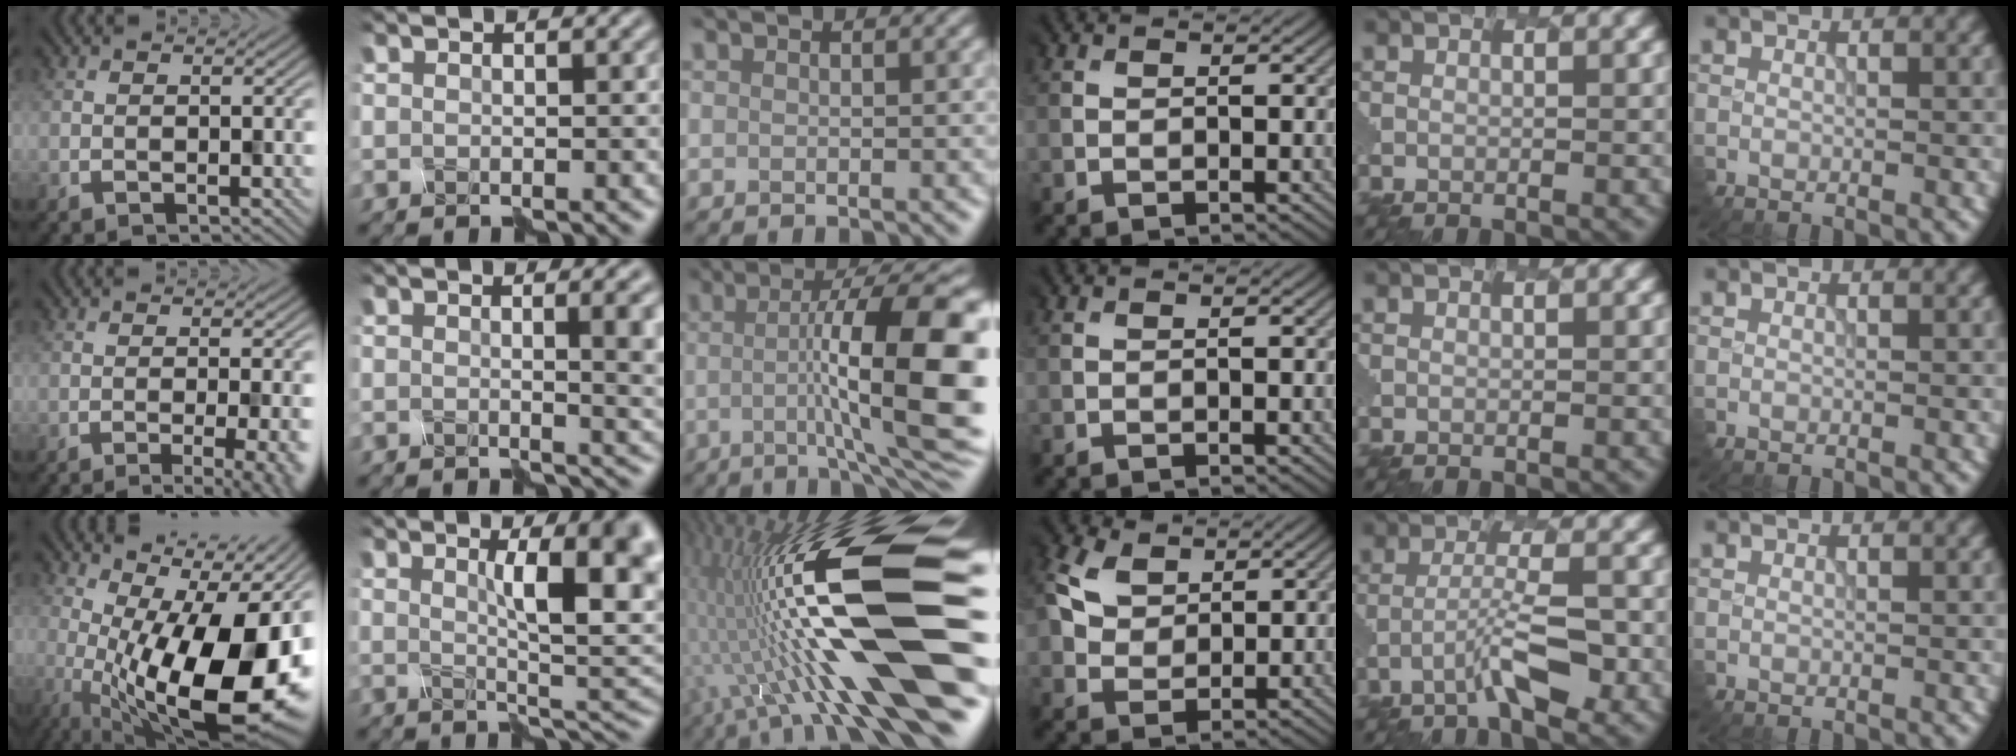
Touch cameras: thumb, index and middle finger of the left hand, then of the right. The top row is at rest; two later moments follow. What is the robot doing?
{"motion": "disassemble", "object": "hinged jar"}